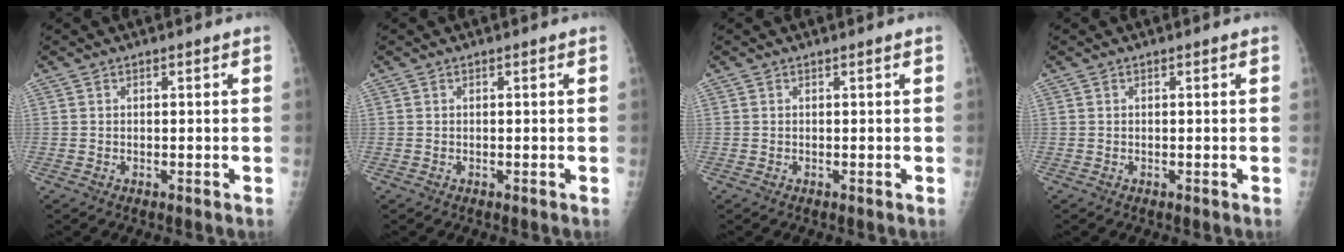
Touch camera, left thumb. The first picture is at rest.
{"total": 0.0}
{"total": 0.0}
{"total": 0.0}